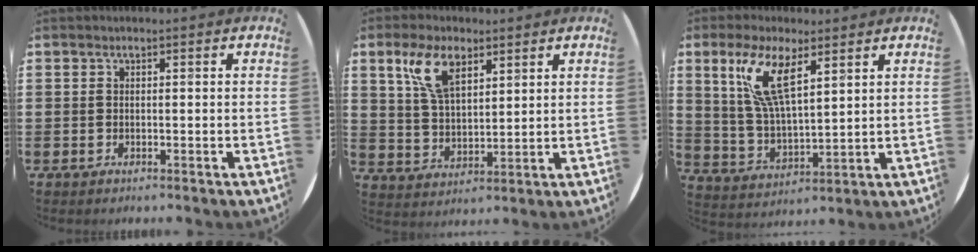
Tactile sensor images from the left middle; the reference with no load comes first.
{"total": 7.7, "force": [4.5, 3.4, 5.1], "torque": [-0.114, 0.009, 0.083]}
{"total": 9.4, "force": [5.6, 2.6, 7.1], "torque": [-0.154, -0.005, 0.100]}